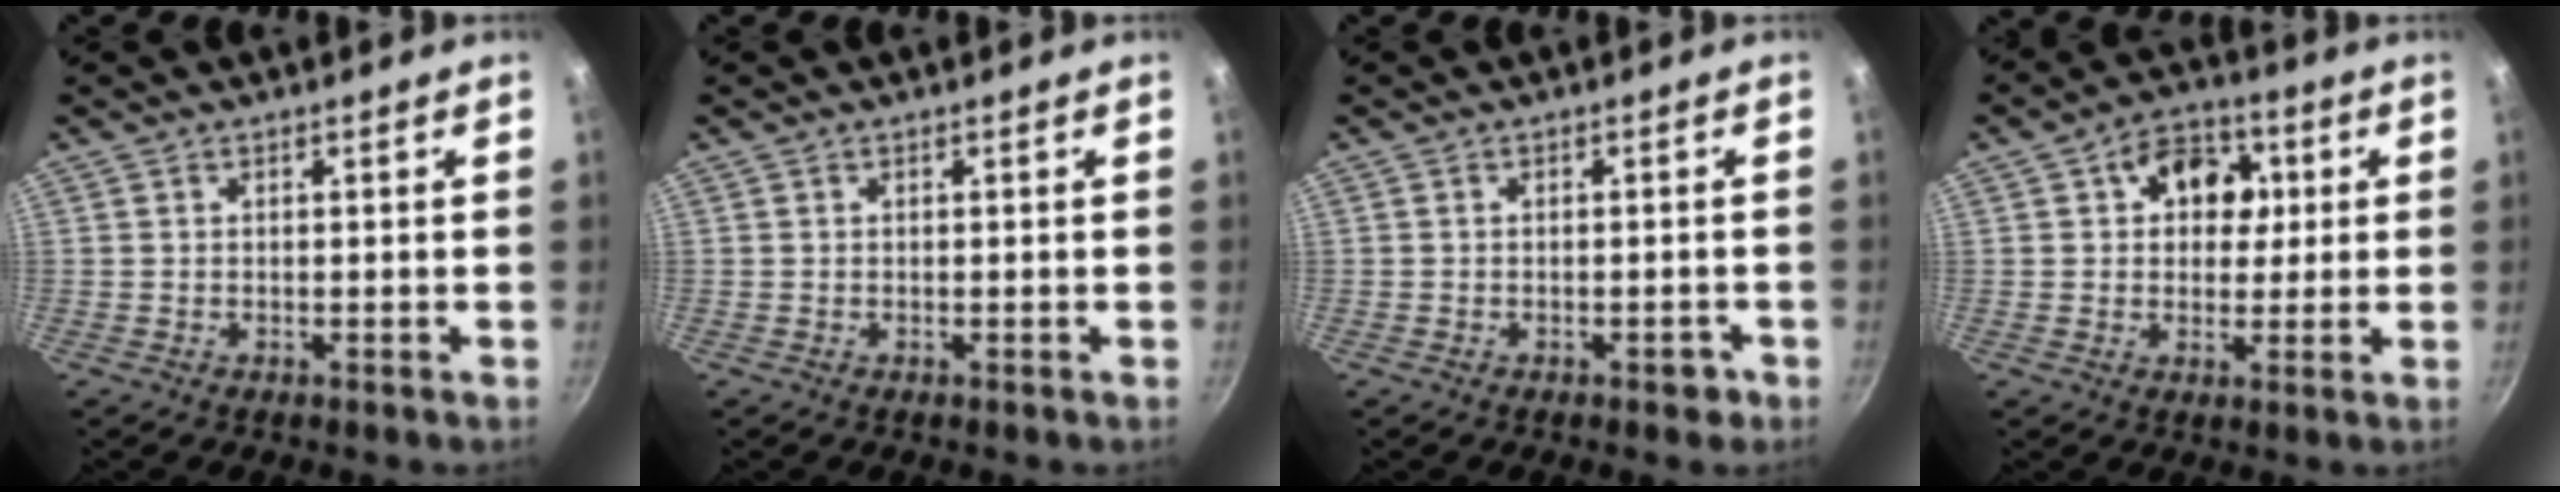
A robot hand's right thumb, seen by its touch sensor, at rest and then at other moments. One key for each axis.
{"total": 0.0}
{"total": 2.1, "fx": -1.2, "fy": 1.2, "fz": 1.3, "tx": -0.007, "ty": 0.018, "tz": -0.007}
{"total": 9.9, "fx": 2.4, "fy": 7.7, "fz": 5.8, "tx": -0.032, "ty": 0.004, "tz": 0.024}